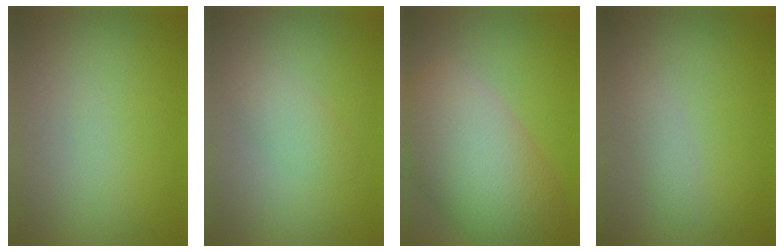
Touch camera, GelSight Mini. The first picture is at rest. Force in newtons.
{"total": 1.9, "press": 1.9, "slide": 0.1}
{"total": 10.8, "press": 10.8, "slide": 0.7}
{"total": 1.4, "press": 1.4, "slide": 0.1}